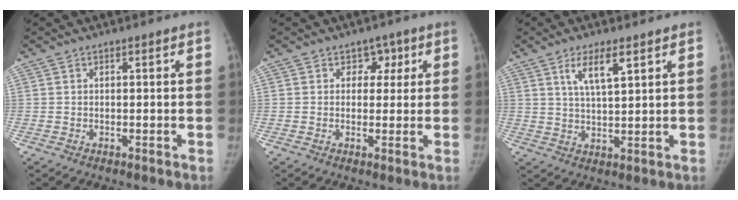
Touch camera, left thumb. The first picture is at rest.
{"total": 3.4, "force": [1.3, 2.9, 1.1], "torque": [0.021, -0.001, 0.012]}
{"total": 7.0, "force": [3.2, 1.9, 5.9], "torque": [-0.105, -0.011, 0.063]}